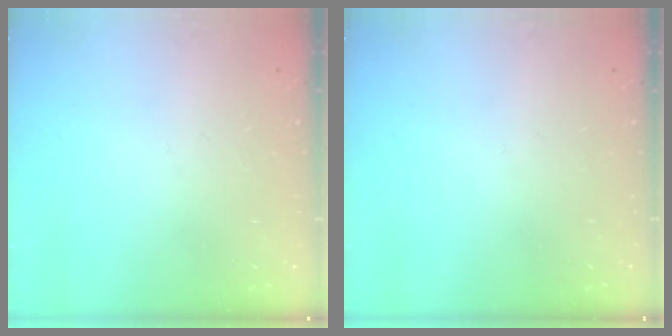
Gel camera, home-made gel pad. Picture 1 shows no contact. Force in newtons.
{"total": 0.0}